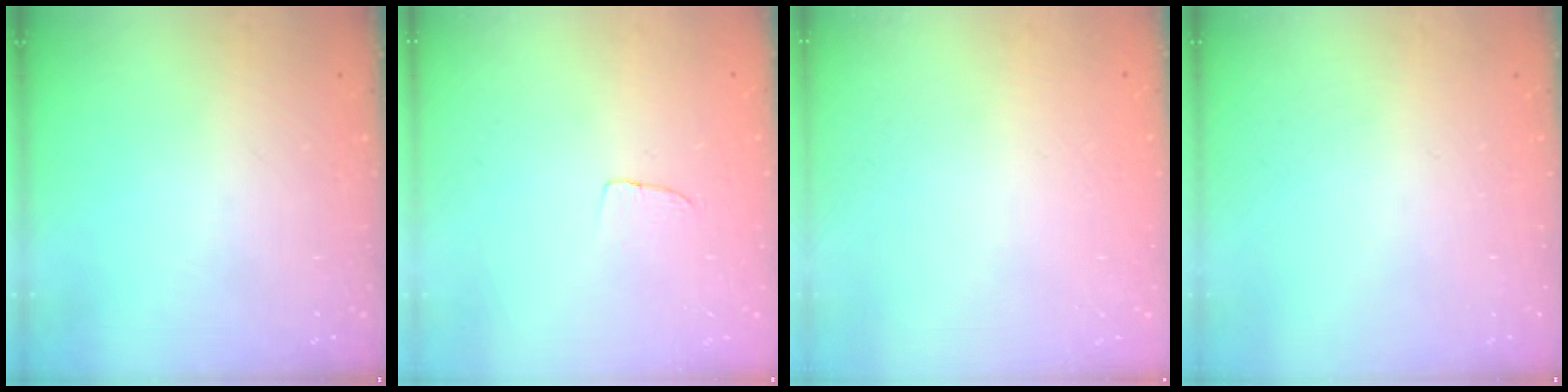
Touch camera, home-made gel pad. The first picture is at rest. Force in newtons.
{"total": 3.2, "press": 3.2, "slide": 0.2}
{"total": 0.0}
{"total": 0.0}